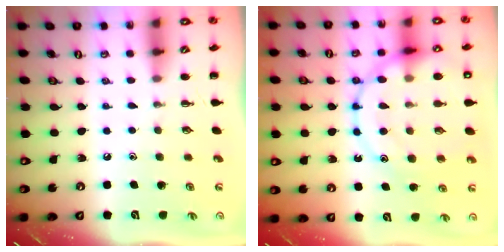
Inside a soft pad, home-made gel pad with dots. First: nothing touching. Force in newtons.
{"total": 21.0, "press": 21.0, "slide": 1.8}